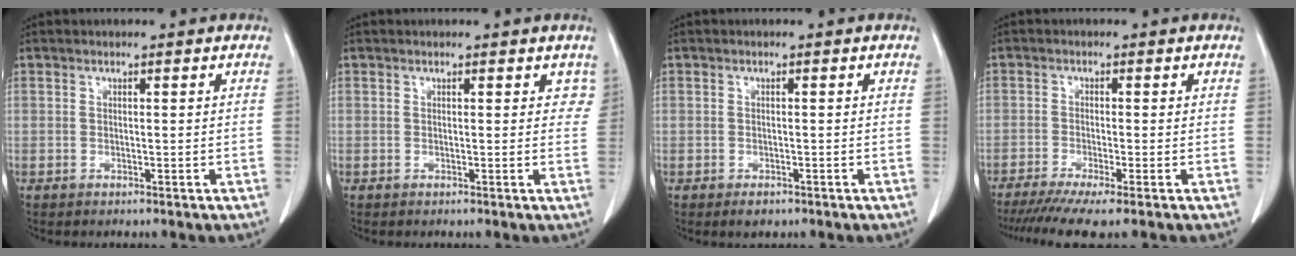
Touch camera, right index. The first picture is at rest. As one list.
[{"total": 2.0, "force": [1.3, 1.4, 0.7], "torque": [0.012, 0.004, 0.006]}, {"total": 1.7, "force": [-1.1, 1.1, 0.8], "torque": [-0.010, 0.000, -0.010]}, {"total": 7.3, "force": [-5.4, -0.1, 5.0], "torque": [-0.079, -0.015, -0.087]}]